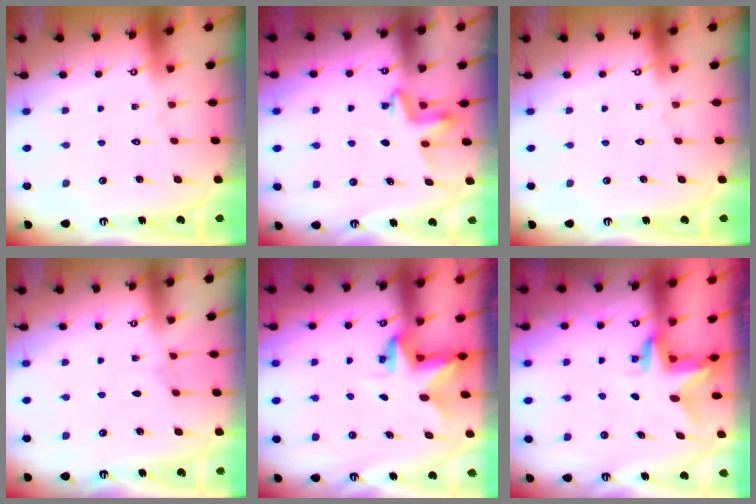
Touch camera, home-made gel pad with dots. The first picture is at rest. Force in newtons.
{"total": 4.3, "press": 4.3, "slide": 0.4}
{"total": 0.0}
{"total": 1.5, "press": 1.4, "slide": 0.3}
{"total": 3.0, "press": 3.0, "slide": 0.2}
{"total": 3.0, "press": 3.0, "slide": 0.2}